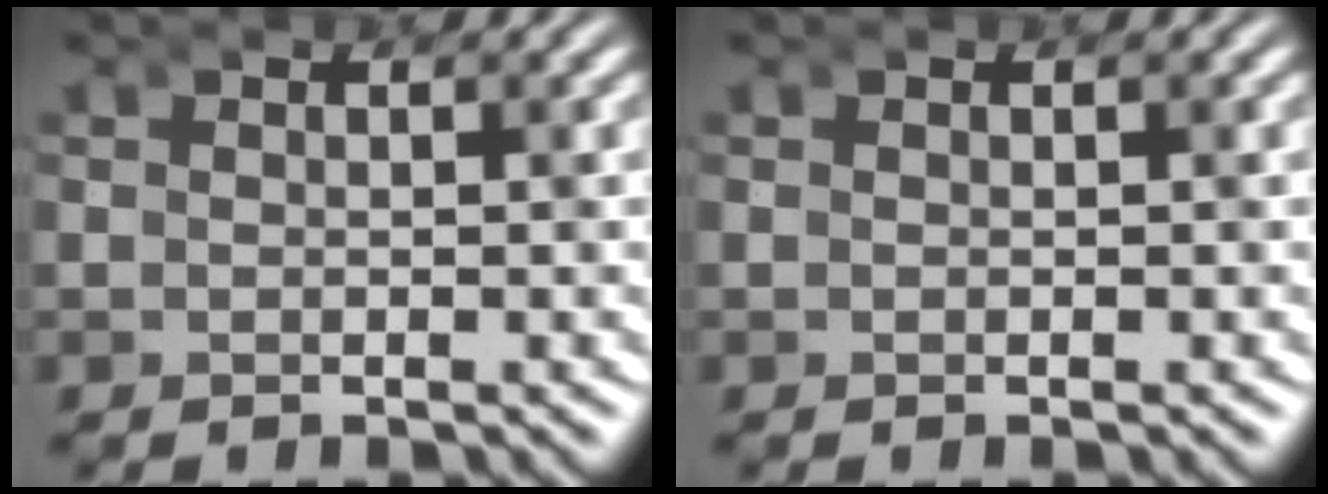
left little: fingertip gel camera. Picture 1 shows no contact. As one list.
[{"total": 0.0}]